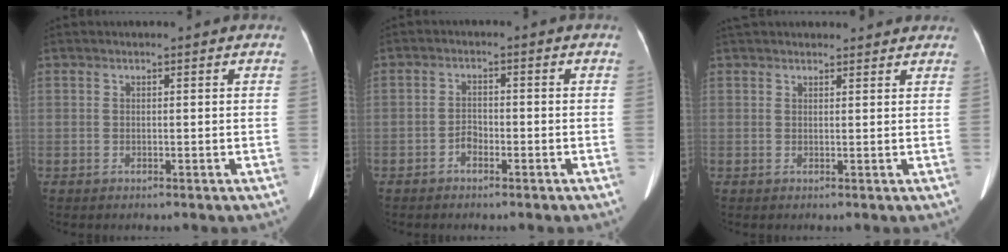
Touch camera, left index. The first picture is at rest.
{"total": 2.1, "force": [-1.5, 1.0, 1.1], "torque": [-0.019, 0.004, -0.027]}
{"total": 8.4, "force": [7.7, 2.4, 2.2], "torque": [-0.018, 0.038, 0.100]}